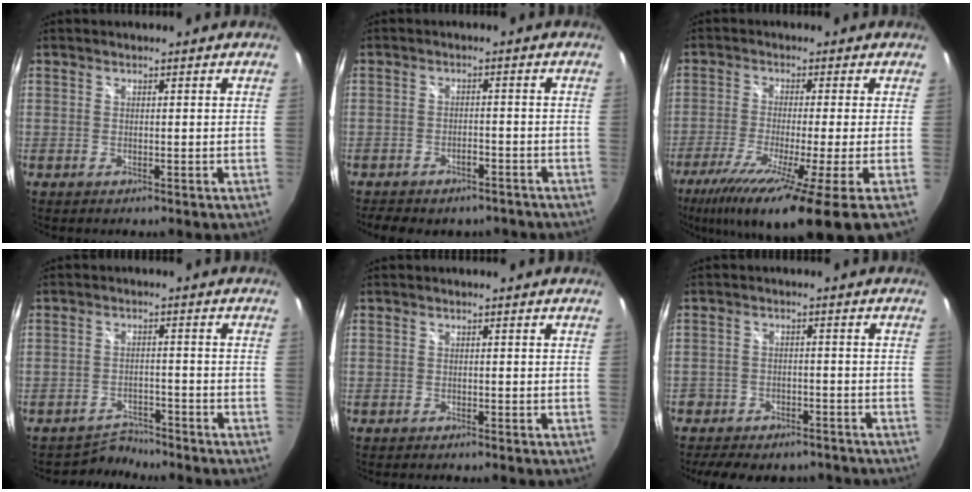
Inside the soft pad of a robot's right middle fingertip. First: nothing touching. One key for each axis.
{"total": 8.5, "fx": -6.8, "fy": 3.8, "fz": 3.5, "tx": -0.081, "ty": -0.006, "tz": -0.086}
{"total": 17.1, "fx": -11.0, "fy": -1.2, "fz": 13.0, "tx": -0.240, "ty": -0.080, "tz": -0.179}
{"total": 4.1, "fx": -4.0, "fy": 0.7, "fz": -0.9, "tx": 0.013, "ty": 0.013, "tz": -0.064}
{"total": 0.9, "fx": -0.8, "fy": 0.2, "fz": 0.3, "tx": -0.008, "ty": -0.006, "tz": -0.014}
{"total": 12.1, "fx": -9.5, "fy": 6.0, "fz": 4.5, "tx": -0.114, "ty": -0.001, "tz": -0.132}